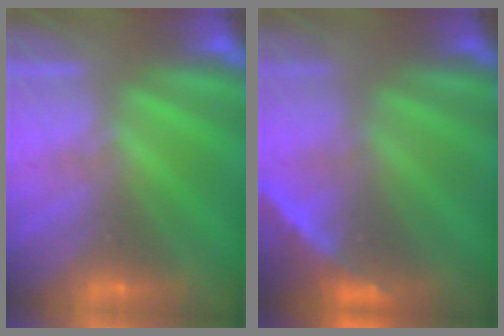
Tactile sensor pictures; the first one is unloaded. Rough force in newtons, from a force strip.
{"total": 2.2}